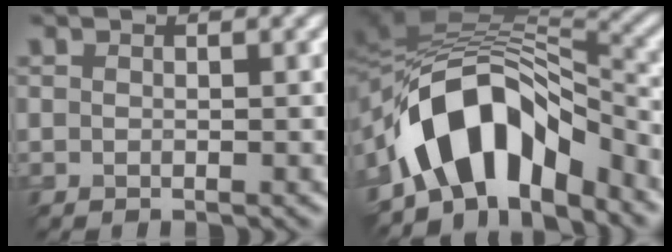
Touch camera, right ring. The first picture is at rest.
{"total": 10.8, "force": [-5.9, 5.7, 7.0], "torque": [-0.125, 0.010, -0.088]}